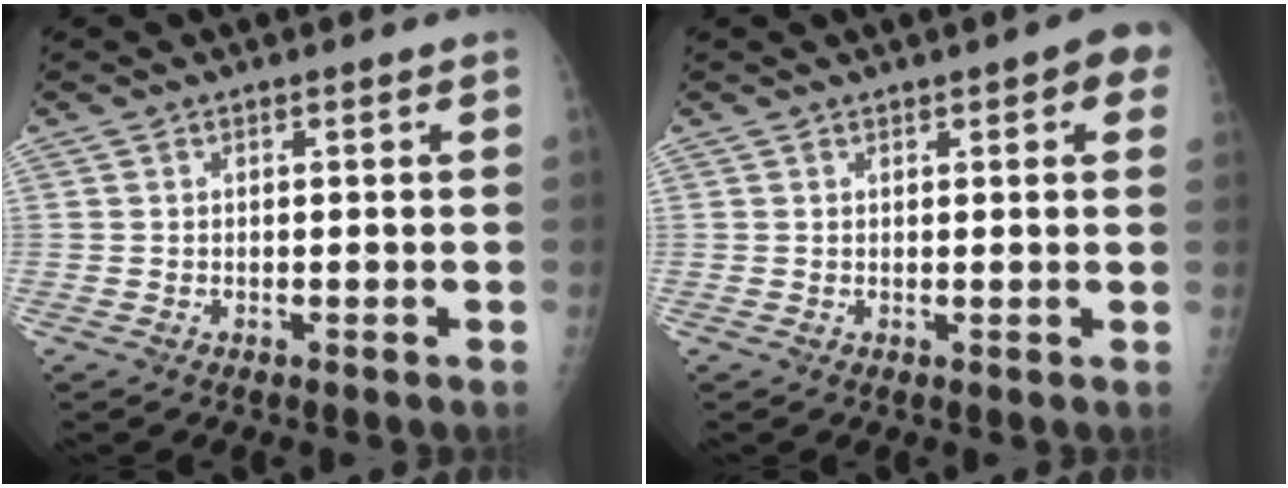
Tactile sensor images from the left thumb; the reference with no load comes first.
{"total": 5.2, "force": [2.6, 1.9, 4.1], "torque": [-0.027, -0.001, 0.022]}